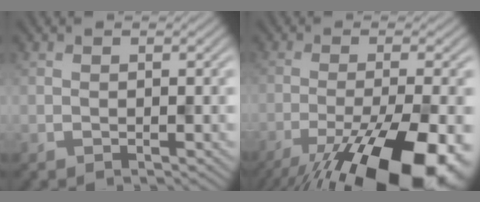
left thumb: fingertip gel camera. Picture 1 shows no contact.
{"total": 17.9, "force": [-11.3, 5.3, 12.9], "torque": [-0.192, -0.044, -0.165]}